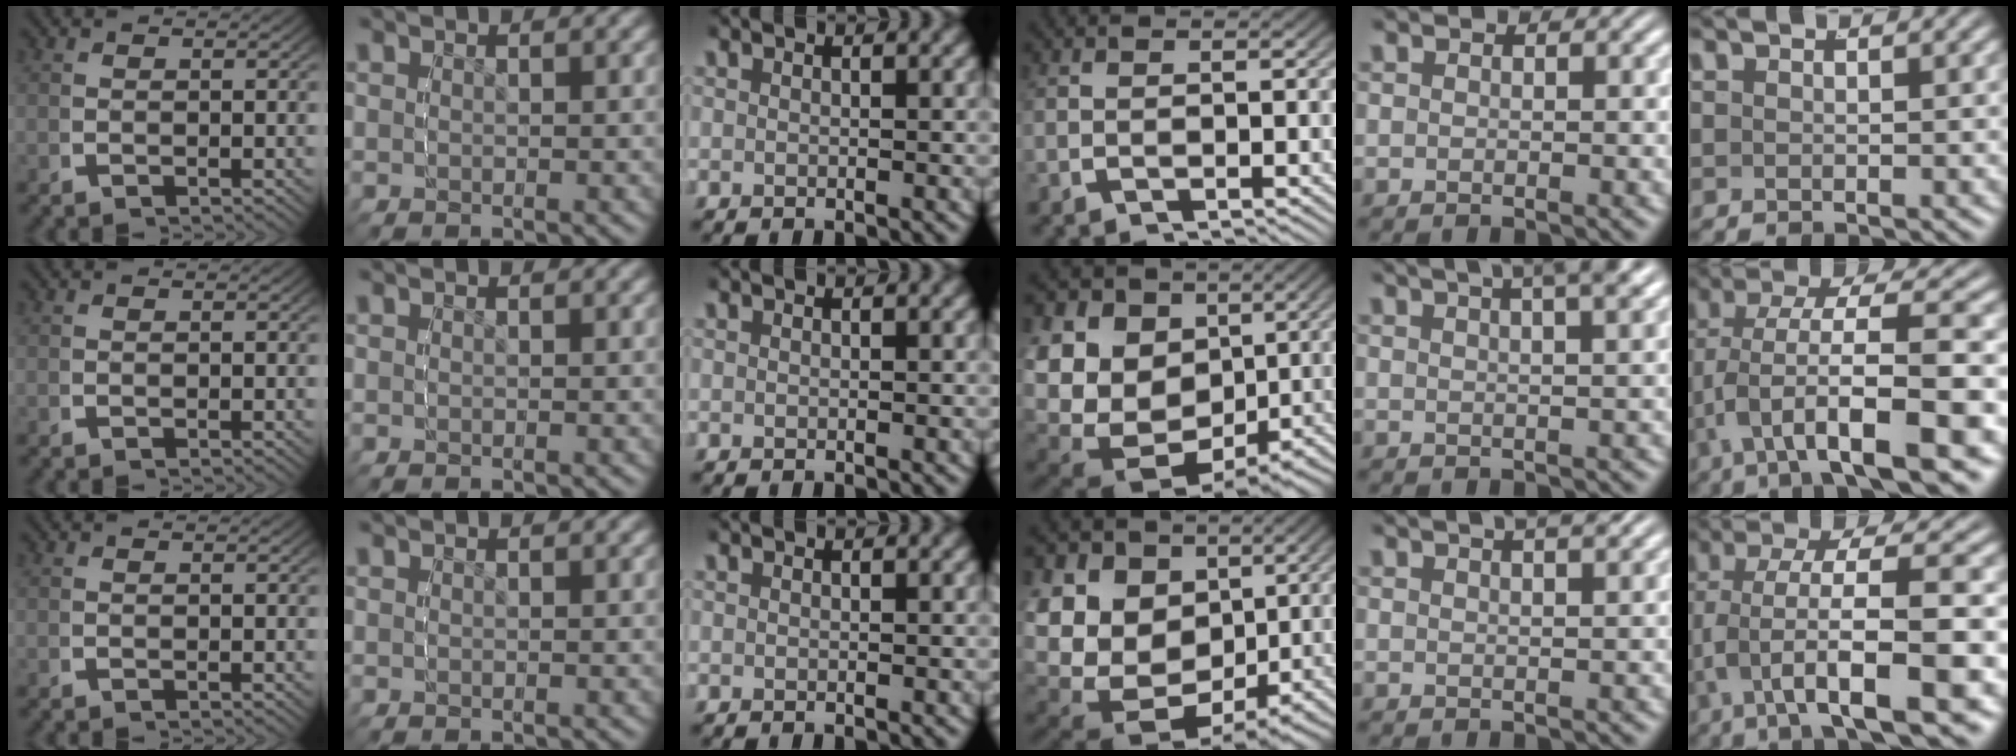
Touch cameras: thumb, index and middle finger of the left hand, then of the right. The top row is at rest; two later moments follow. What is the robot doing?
{"motion": "grasp_and_lifting", "object": "sponge"}